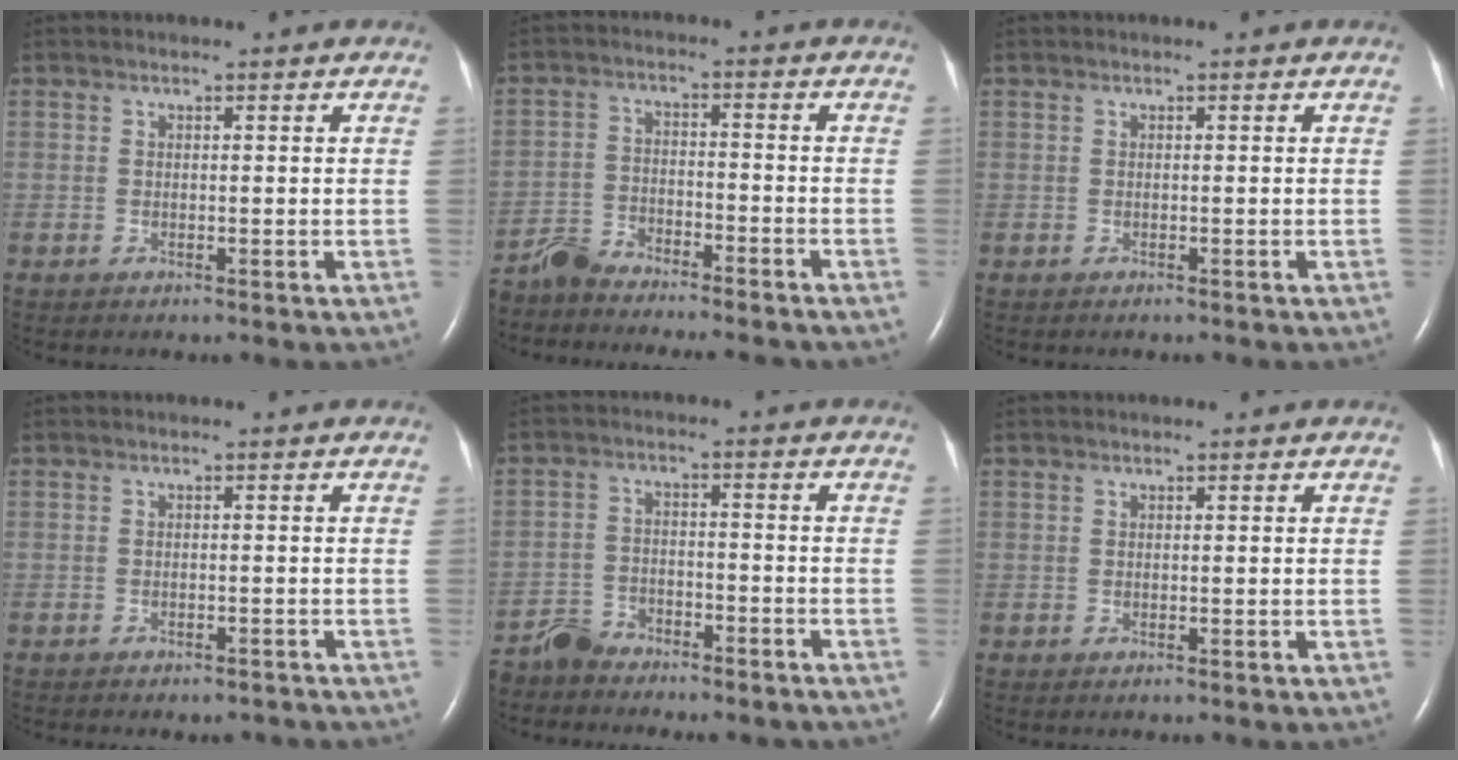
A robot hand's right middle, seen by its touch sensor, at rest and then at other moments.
{"total": 12.0, "force": [-11.3, 1.4, 3.8], "torque": [-0.063, 0.006, -0.177]}
{"total": 0.0}
{"total": 4.2, "force": [-3.7, 1.3, 1.2], "torque": [-0.011, -0.001, -0.043]}
{"total": 6.2, "force": [-5.9, 2.0, 0.6], "torque": [-0.011, 0.001, -0.098]}
{"total": 0.0}